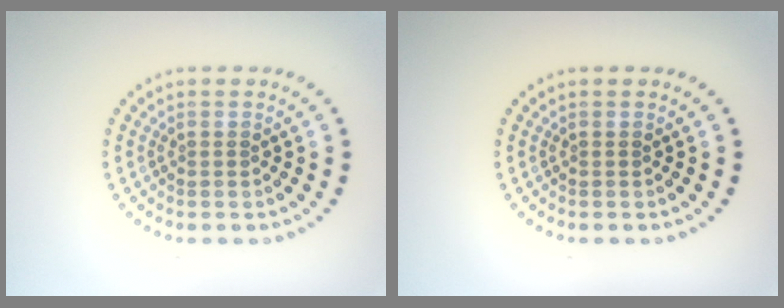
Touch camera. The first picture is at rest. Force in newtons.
{"total": 0.0}